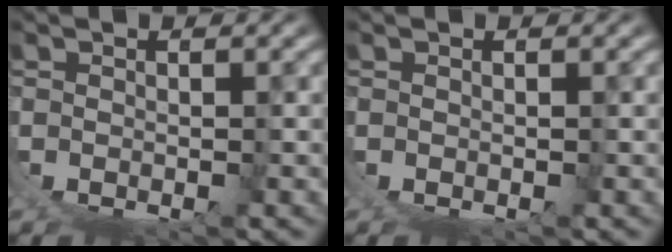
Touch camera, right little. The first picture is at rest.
{"total": 0.0}